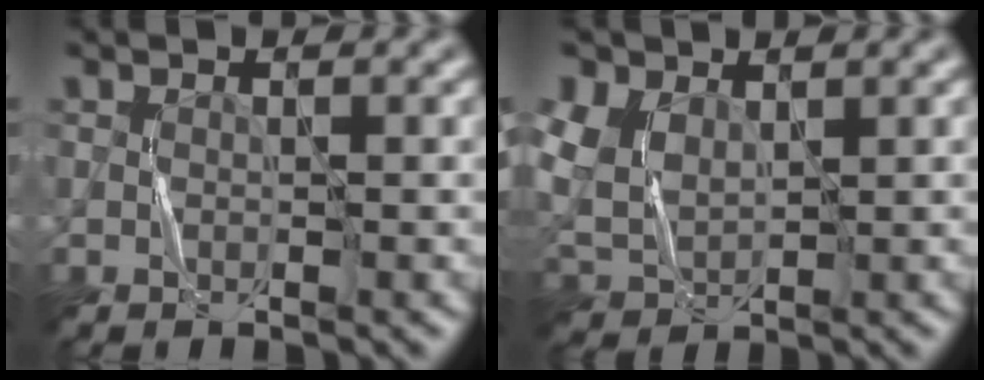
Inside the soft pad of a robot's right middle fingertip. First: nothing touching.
{"total": 4.5, "force": [1.8, 3.2, 2.6], "torque": [-0.071, -0.003, 0.040]}